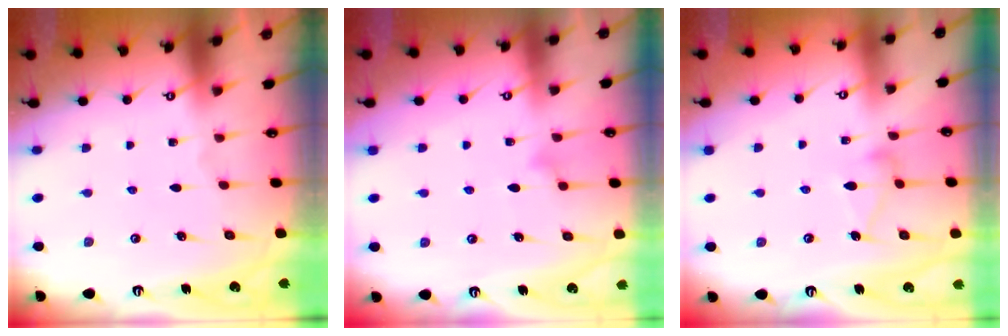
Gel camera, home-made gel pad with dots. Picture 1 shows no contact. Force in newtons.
{"total": 9.4, "press": 9.4, "slide": 0.6}
{"total": 8.2, "press": 8.2, "slide": 0.3}